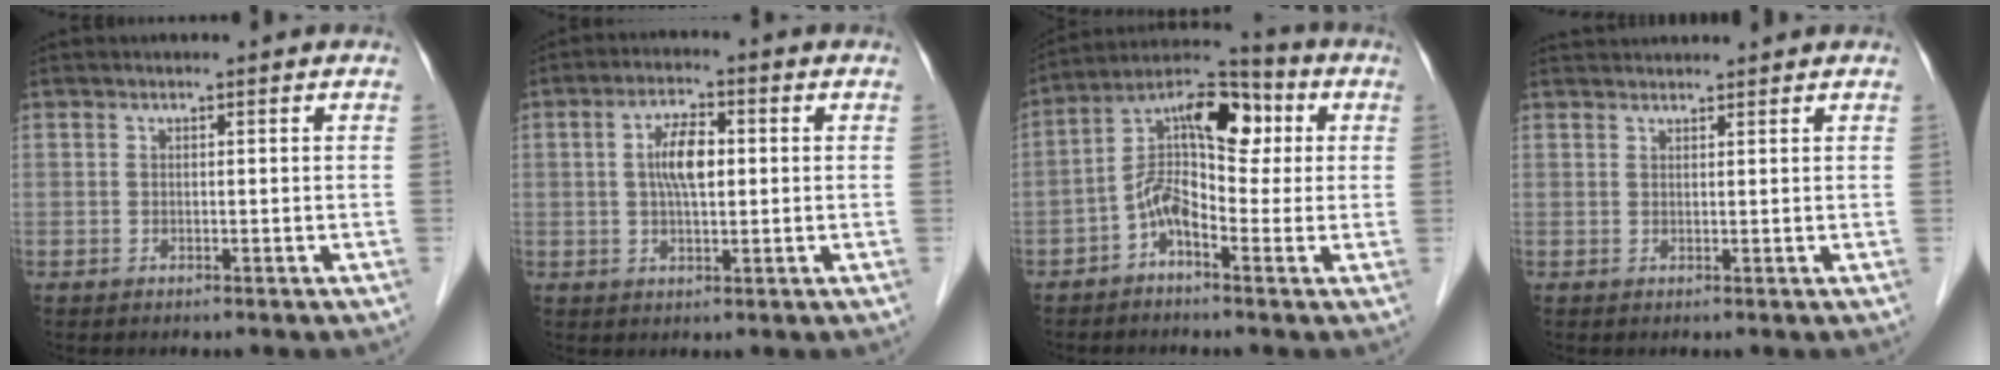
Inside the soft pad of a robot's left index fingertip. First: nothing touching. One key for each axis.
{"total": 5.4, "fx": 0.8, "fy": 1.9, "fz": 5.0, "tx": -0.104, "ty": 0.010, "tz": 0.010}
{"total": 10.7, "fx": 0.3, "fy": 4.8, "fz": 9.5, "tx": -0.181, "ty": 0.052, "tz": -0.006}
{"total": 3.9, "fx": 3.8, "fy": 0.3, "fz": 0.6, "tx": -0.011, "ty": 0.036, "tz": 0.061}